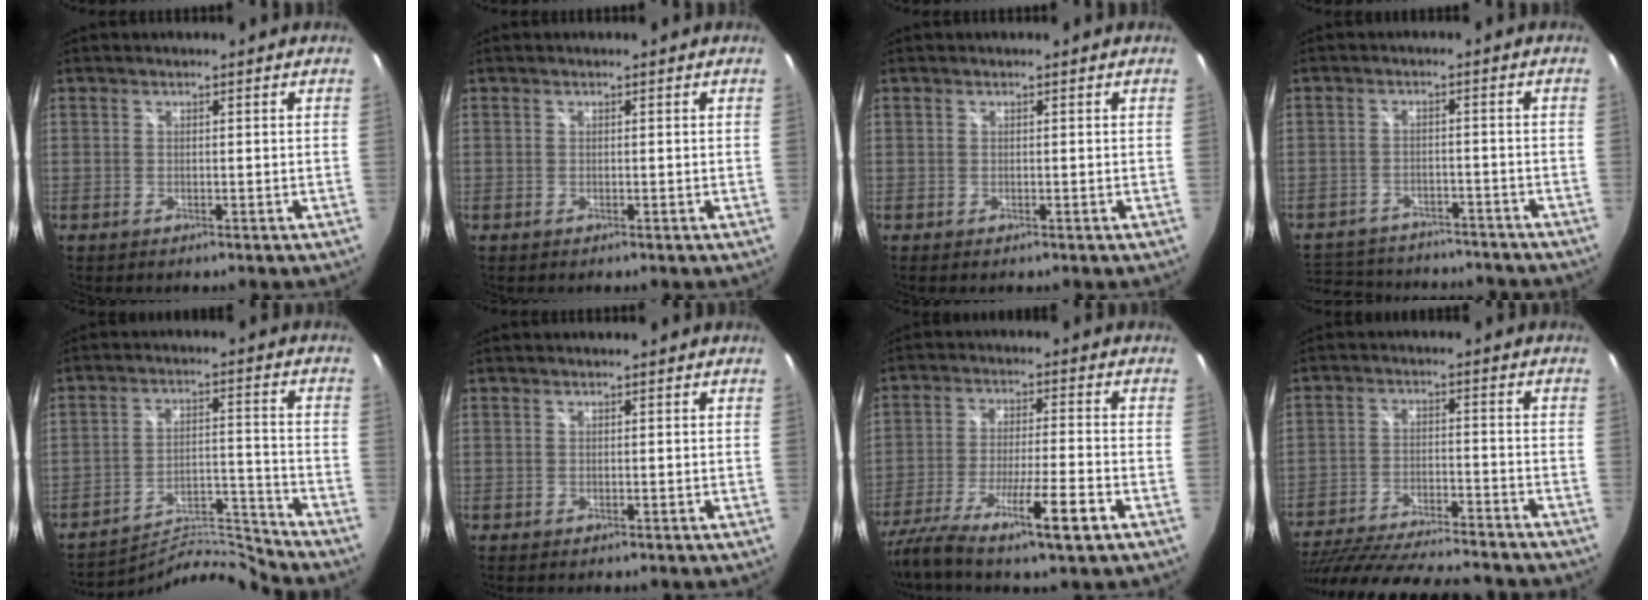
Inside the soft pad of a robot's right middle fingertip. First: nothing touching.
{"total": 0.0}
{"total": 0.0}
{"total": 18.6, "force": [-15.7, 7.4, 6.8], "torque": [-0.154, 0.013, -0.211]}
{"total": 10.1, "force": [-9.9, -1.8, -1.0], "torque": [0.002, 0.029, -0.169]}
{"total": 0.0}
{"total": 15.0, "force": [-10.2, 1.0, 11.0], "torque": [-0.222, -0.038, -0.176]}
{"total": 24.8, "force": [-21.4, 4.3, 11.8], "torque": [-0.227, -0.050, -0.323]}